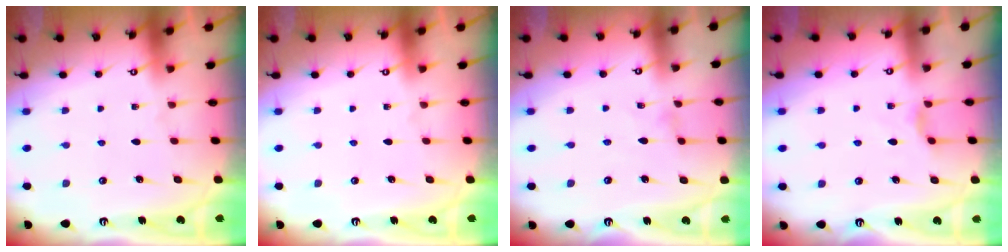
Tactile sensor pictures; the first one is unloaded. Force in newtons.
{"total": 0.0}
{"total": 0.0}
{"total": 2.4, "press": 2.3, "slide": 0.3}